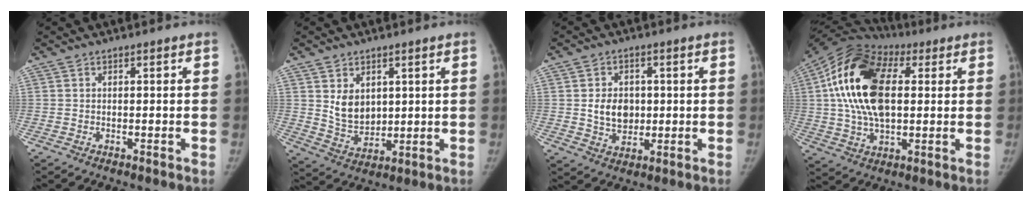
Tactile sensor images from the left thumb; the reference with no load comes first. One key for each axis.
{"total": 7.0, "fx": 2.2, "fy": 5.0, "fz": 4.4, "tx": -0.050, "ty": -0.028, "tz": 0.055}
{"total": 6.8, "fx": 0.5, "fy": 5.3, "fz": 4.2, "tx": -0.042, "ty": -0.007, "tz": 0.015}
{"total": 20.5, "fx": 3.7, "fy": 11.8, "fz": 16.4, "tx": -0.305, "ty": 0.016, "tz": 0.053}